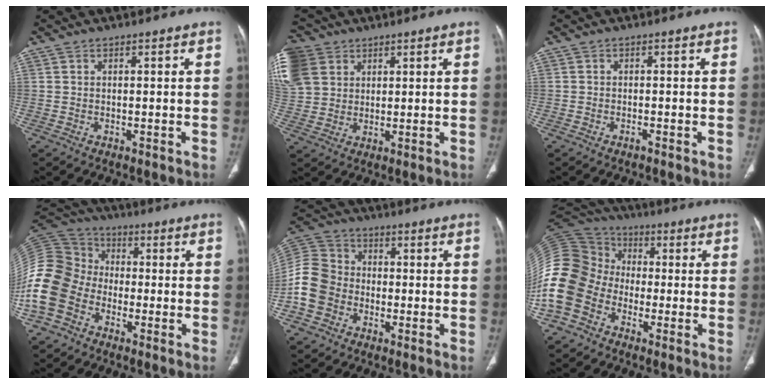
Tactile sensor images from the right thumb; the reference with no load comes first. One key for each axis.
{"total": 18.5, "fx": 7.6, "fy": 14.7, "fz": 8.4, "tx": -0.242, "ty": 0.041, "tz": 0.165}
{"total": 0.7, "fx": -0.6, "fy": 0.2, "fz": 0.2, "tx": -0.003, "ty": 0.003, "tz": -0.012}
{"total": 17.6, "fx": -5.8, "fy": 14.0, "fz": 8.9, "tx": -0.203, "ty": 0.059, "tz": -0.118}
{"total": 10.7, "fx": -3.1, "fy": 9.1, "fz": 4.8, "tx": -0.084, "ty": 0.033, "tz": -0.067}
{"total": 20.7, "fx": -6.6, "fy": 16.7, "fz": 10.3, "tx": -0.253, "ty": 0.069, "tz": -0.132}